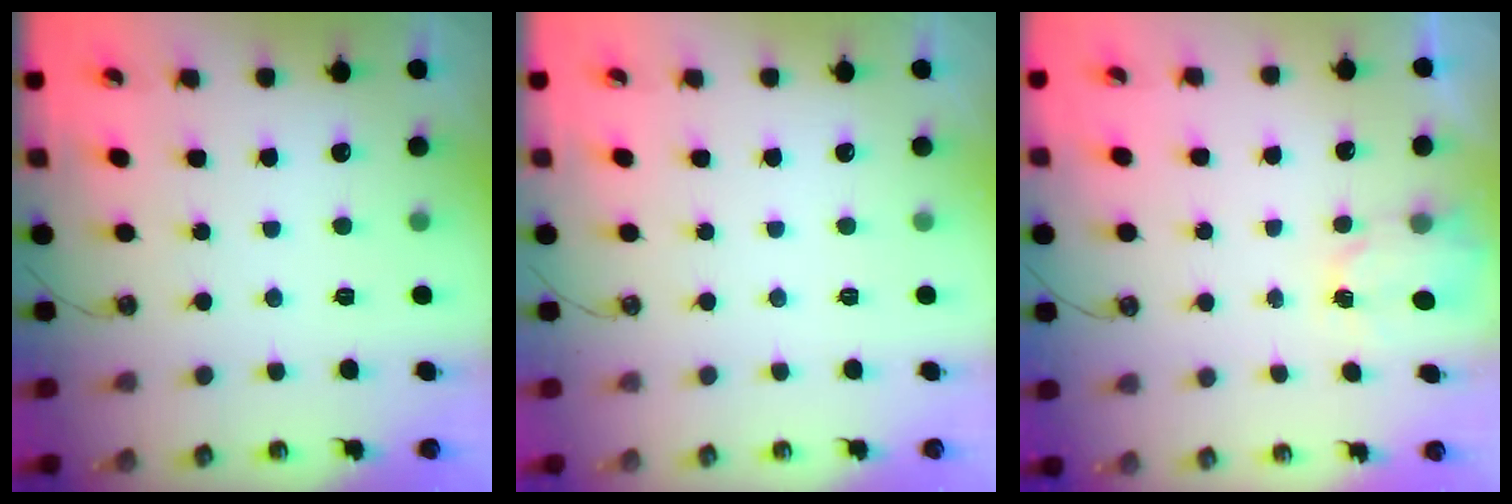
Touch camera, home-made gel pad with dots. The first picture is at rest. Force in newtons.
{"total": 0.0}
{"total": 2.3, "press": 2.3, "slide": 0.4}